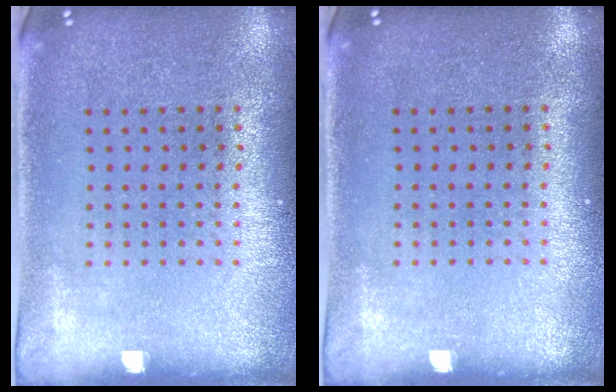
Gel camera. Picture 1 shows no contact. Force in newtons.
{"total": 0.0}